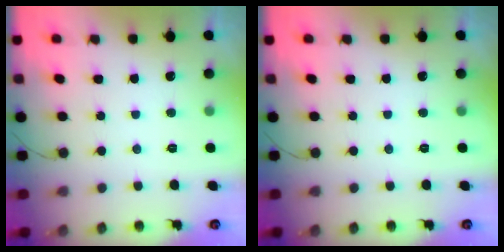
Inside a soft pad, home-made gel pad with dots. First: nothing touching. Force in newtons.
{"total": 0.0}